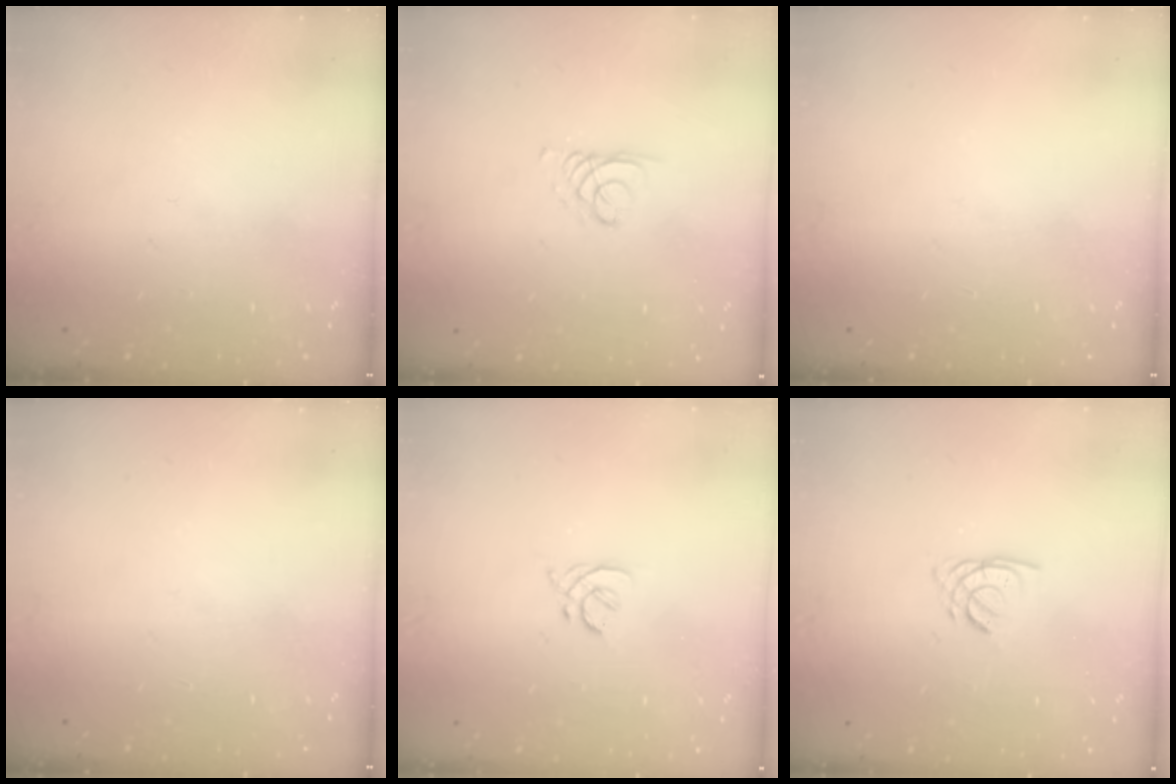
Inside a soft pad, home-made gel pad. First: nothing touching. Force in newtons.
{"total": 2.1, "press": 2.1, "slide": 0.2}
{"total": 0.0}
{"total": 0.0}
{"total": 2.0, "press": 1.9, "slide": 0.6}
{"total": 2.2, "press": 2.2, "slide": 0.0}